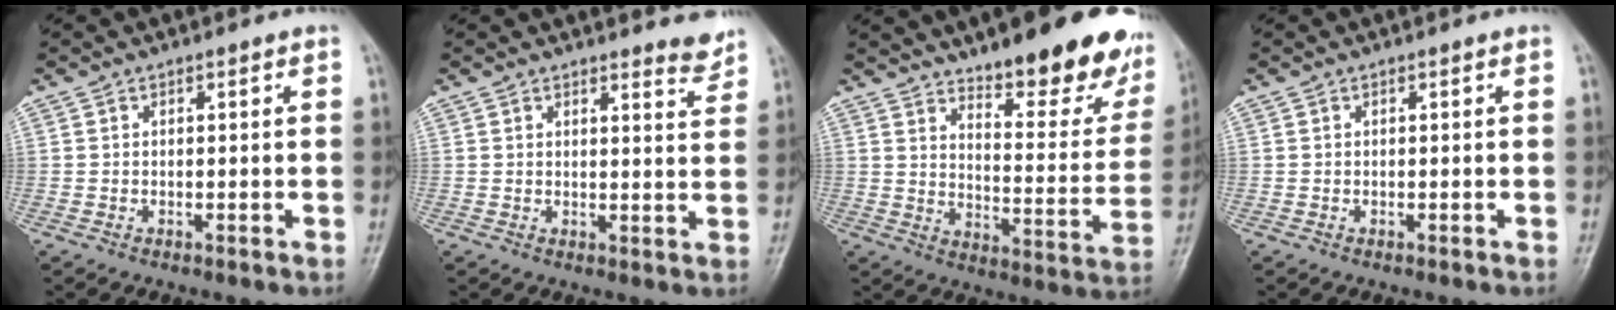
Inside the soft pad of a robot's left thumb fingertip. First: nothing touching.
{"total": 3.7, "force": [3.4, 0.7, 1.1], "torque": [-0.004, -0.034, 0.034]}
{"total": 22.3, "force": [15.8, 6.8, 14.1], "torque": [-0.144, -0.096, 0.214]}
{"total": 0.0}